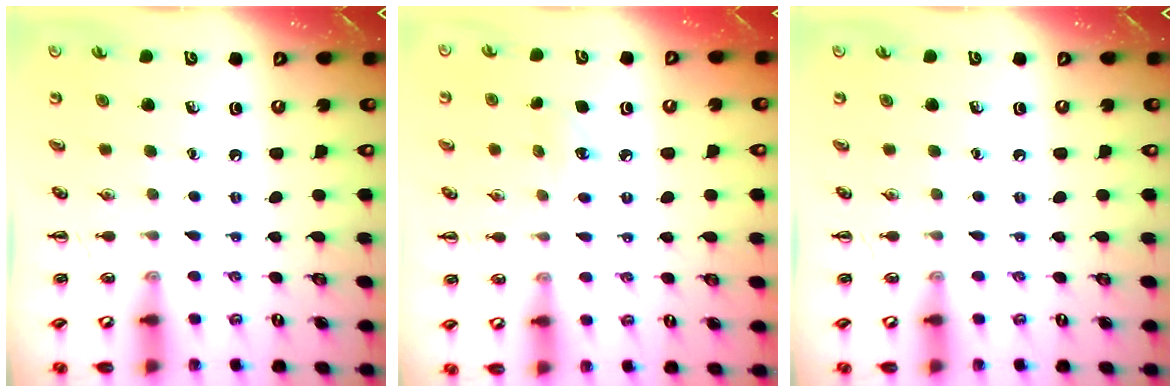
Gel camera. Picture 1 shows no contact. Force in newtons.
{"total": 7.1, "press": 6.7, "slide": 2.1}
{"total": 0.0}